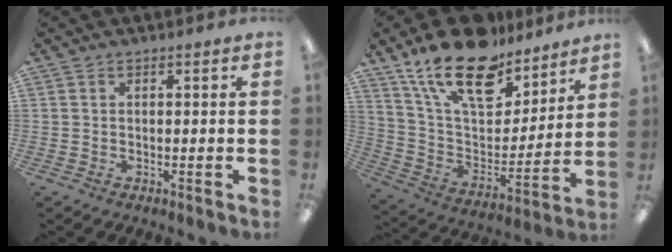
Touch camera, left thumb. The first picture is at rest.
{"total": 21.3, "force": [15.4, 9.7, 11.1], "torque": [-0.206, -0.095, 0.274]}